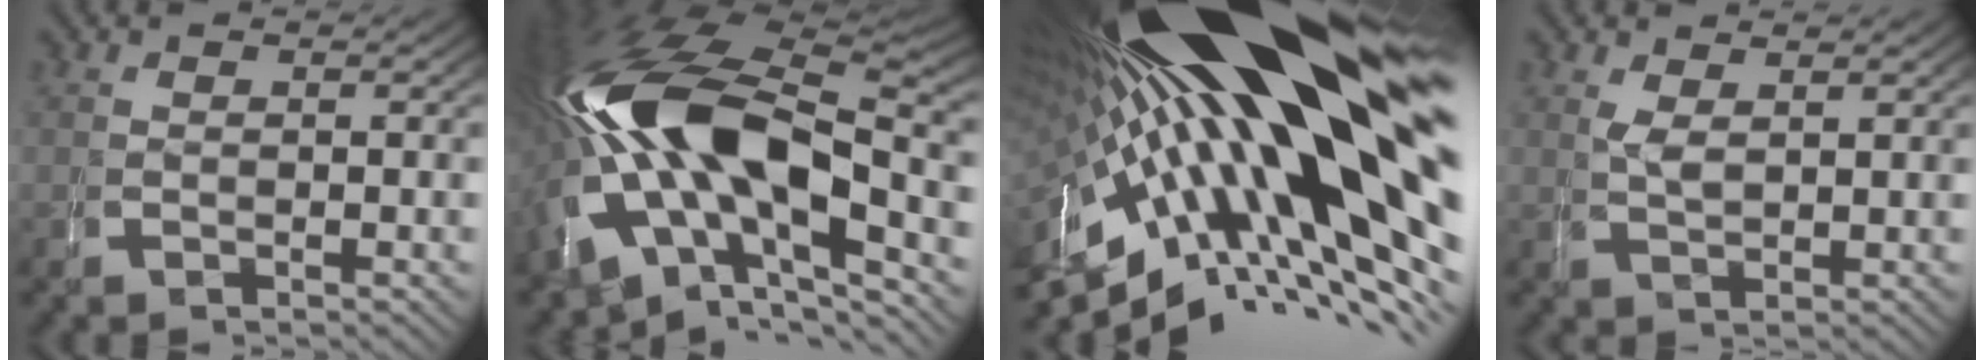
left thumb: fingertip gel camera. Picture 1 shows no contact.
{"total": 19.9, "force": [-0.3, 12.8, 15.3], "torque": [-0.291, -0.042, 0.011]}
{"total": 26.6, "force": [1.3, 13.3, 22.9], "torque": [-0.364, -0.011, 0.041]}
{"total": 1.5, "force": [1.4, 0.3, 0.4], "torque": [-0.012, -0.010, 0.037]}